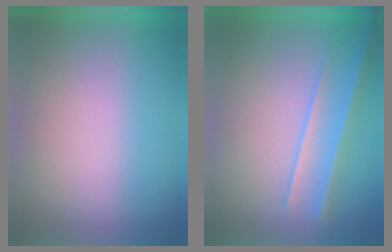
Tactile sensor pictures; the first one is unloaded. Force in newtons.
{"total": 2.2}